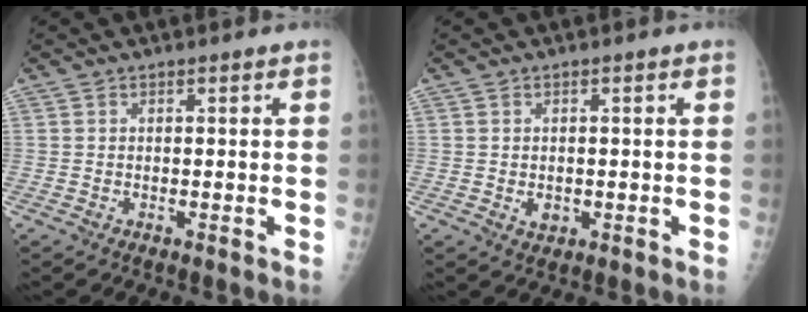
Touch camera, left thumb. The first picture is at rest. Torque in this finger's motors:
{"motor_torque": [-0.09, 0.04, 0.15, 0.02, 0.00]}